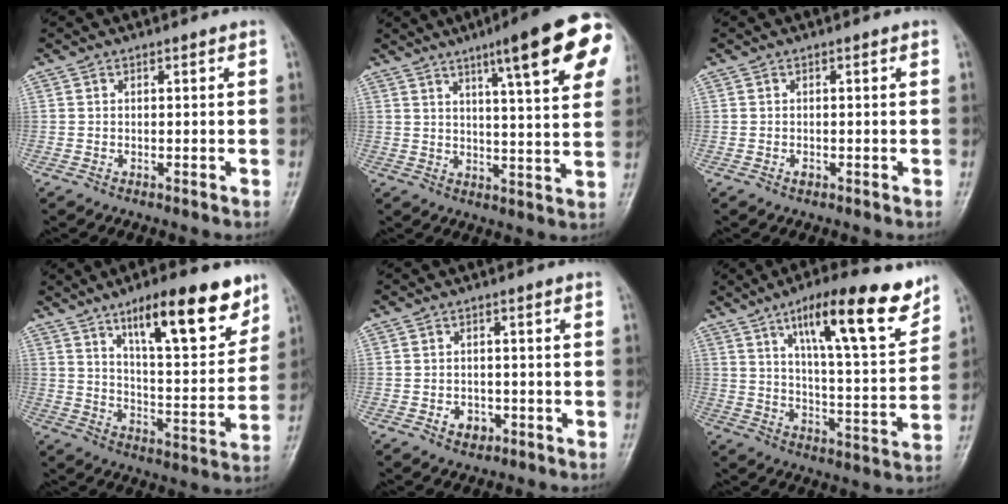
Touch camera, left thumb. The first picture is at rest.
{"total": 17.7, "force": [8.6, 2.7, 15.2], "torque": [-0.182, -0.022, 0.110]}
{"total": 0.6, "force": [-0.4, 0.4, 0.2], "torque": [-0.004, 0.002, -0.008]}
{"total": 17.8, "force": [10.9, 5.3, 13.0], "torque": [-0.157, -0.057, 0.174]}
{"total": 3.1, "force": [-1.4, 2.4, 1.3], "torque": [-0.008, 0.008, -0.017]}
{"total": 18.3, "force": [10.9, 4.6, 13.9], "torque": [-0.182, -0.052, 0.172]}